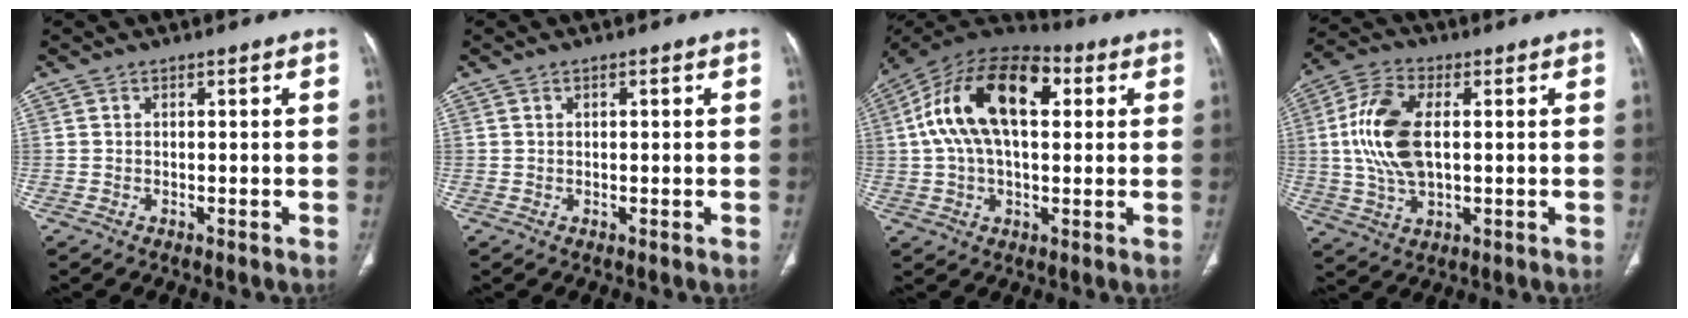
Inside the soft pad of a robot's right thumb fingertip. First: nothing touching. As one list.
[{"total": 0.9, "force": [0.4, 0.4, 0.7], "torque": [-0.013, 0.002, 0.006]}, {"total": 20.1, "force": [4.4, 11.0, 16.2], "torque": [-0.285, 0.031, 0.065]}, {"total": 13.3, "force": [1.3, 7.2, 11.1], "torque": [-0.234, 0.007, 0.026]}]